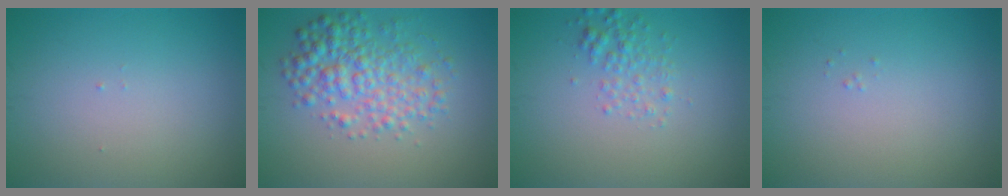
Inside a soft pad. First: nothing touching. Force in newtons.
{"total": 4.8, "press": 4.8, "slide": 0.0}
{"total": 2.0, "press": 2.0, "slide": 0.1}
{"total": 0.0}